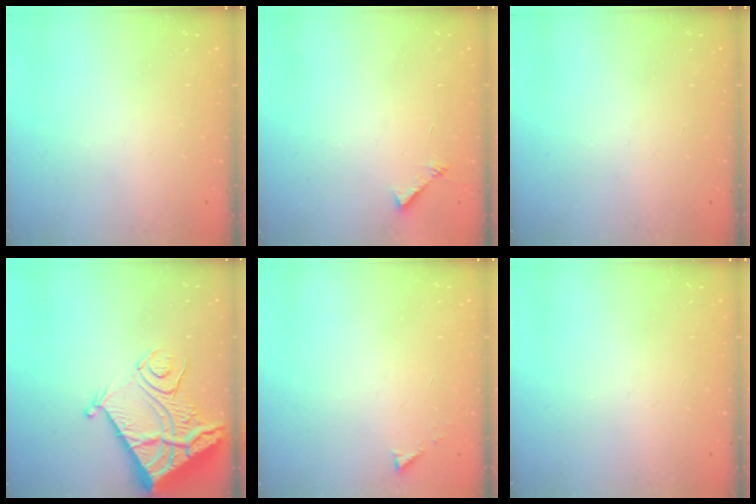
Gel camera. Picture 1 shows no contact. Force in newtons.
{"total": 5.6, "press": 5.5, "slide": 0.6}
{"total": 0.0}
{"total": 17.7, "press": 17.5, "slide": 2.3}
{"total": 2.9, "press": 2.9, "slide": 0.4}
{"total": 0.0}